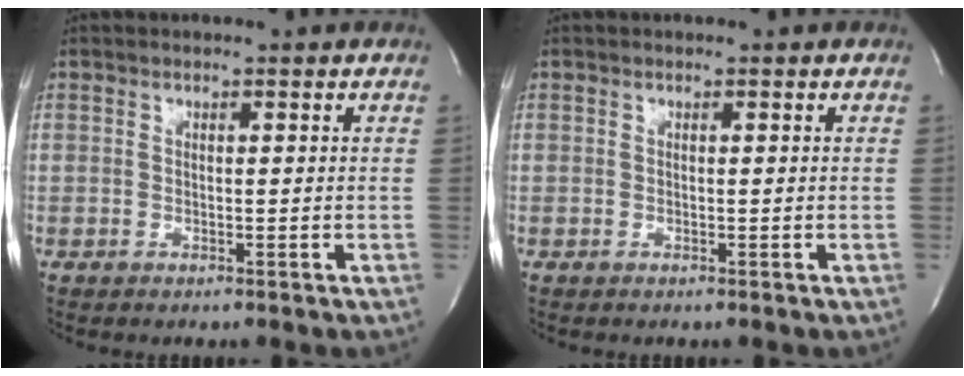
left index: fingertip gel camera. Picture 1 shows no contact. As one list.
[{"total": 0.0}]